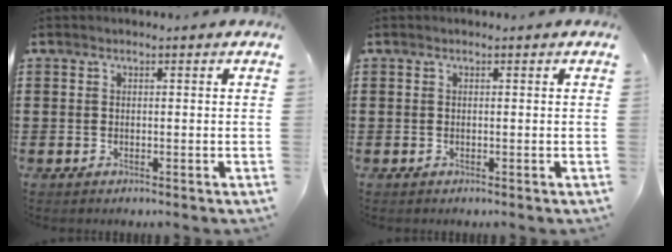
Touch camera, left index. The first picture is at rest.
{"total": 0.0}